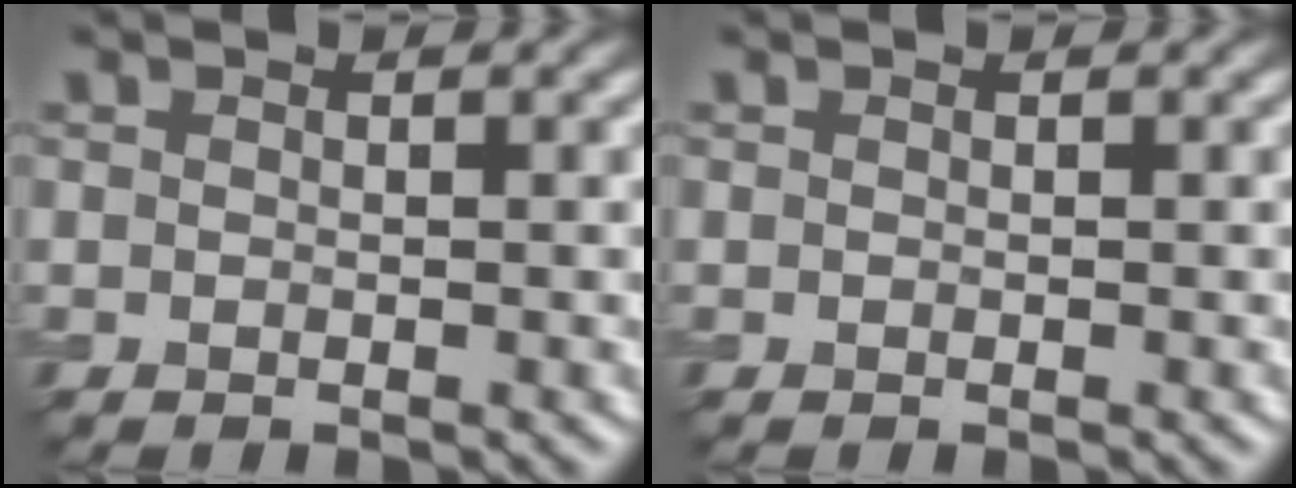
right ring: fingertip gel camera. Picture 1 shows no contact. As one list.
[{"total": 0.0}]